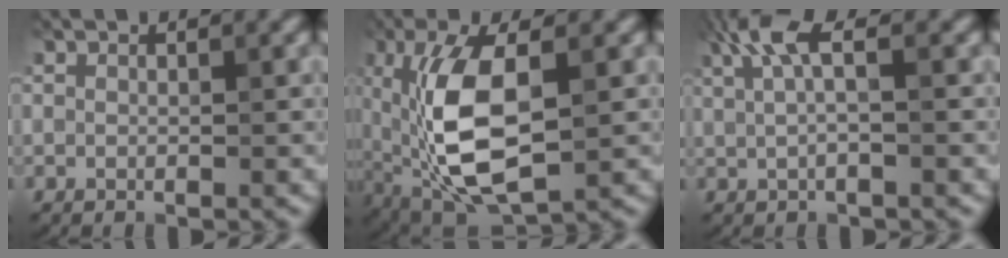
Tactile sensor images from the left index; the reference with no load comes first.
{"total": 11.0, "force": [0.1, 5.2, 9.7], "torque": [-0.204, -0.013, 0.011]}
{"total": 3.6, "force": [1.3, 0.8, 3.3], "torque": [-0.063, 0.005, 0.021]}